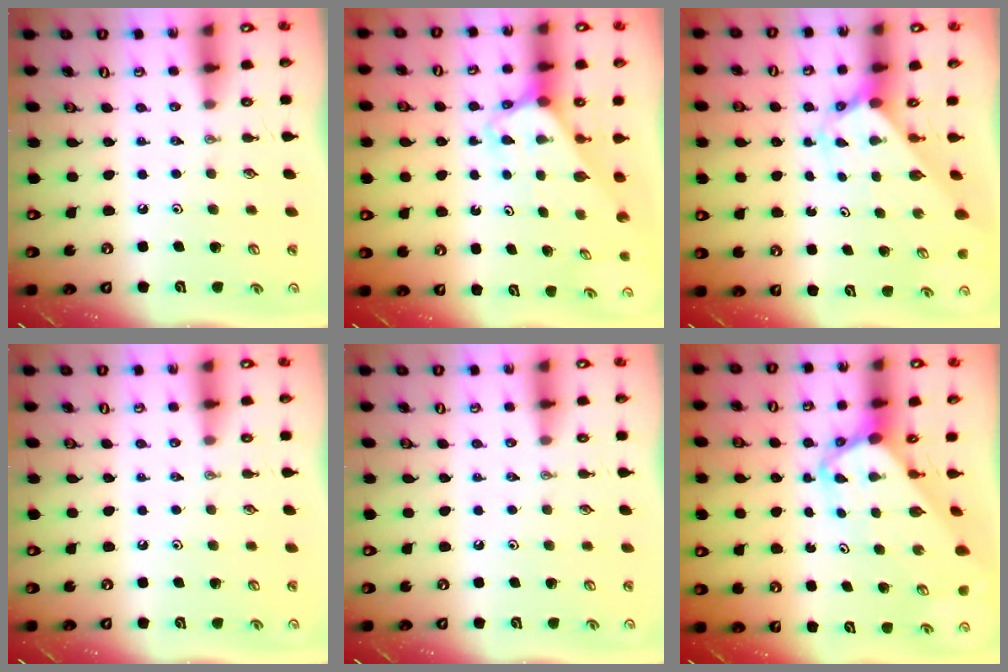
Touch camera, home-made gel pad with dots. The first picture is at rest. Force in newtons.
{"total": 2.8, "press": 2.8, "slide": 0.2}
{"total": 2.6, "press": 2.6, "slide": 0.2}
{"total": 0.0}
{"total": 0.0}
{"total": 6.4, "press": 6.4, "slide": 0.6}